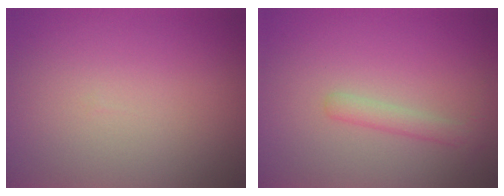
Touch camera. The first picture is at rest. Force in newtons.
{"total": 1.6, "press": 1.6, "slide": 0.0}